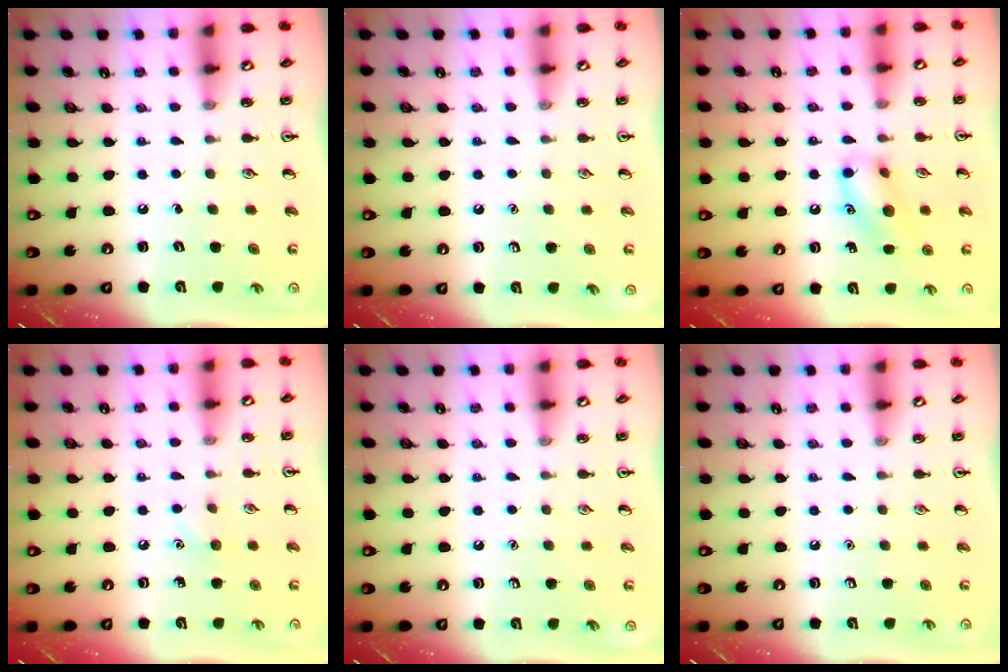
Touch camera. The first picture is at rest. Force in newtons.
{"total": 0.0}
{"total": 11.6, "press": 11.5, "slide": 1.6}
{"total": 5.0, "press": 4.7, "slide": 1.6}
{"total": 0.0}
{"total": 0.0}